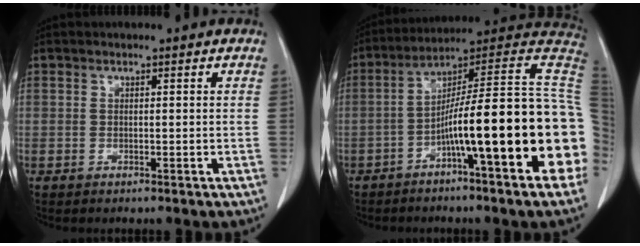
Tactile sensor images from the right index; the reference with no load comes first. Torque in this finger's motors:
{"motor_torque": [2.14, 0.00, 1.05, 0.21]}